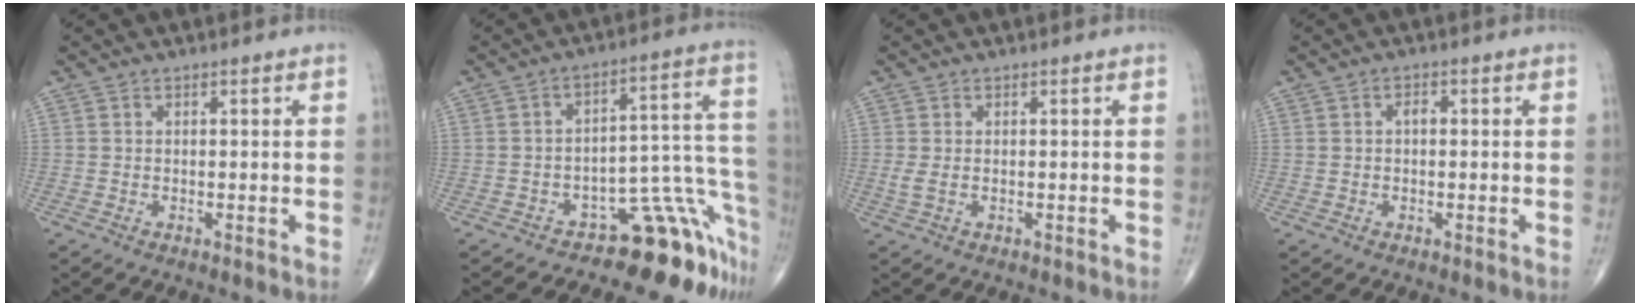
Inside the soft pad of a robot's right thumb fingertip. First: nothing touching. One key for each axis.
{"total": 11.6, "fx": -9.5, "fy": 3.9, "fz": 5.4, "tx": 0.013, "ty": 0.147, "tz": -0.137}
{"total": 1.5, "fx": -0.1, "fy": 0.8, "fz": 1.3, "tx": -0.038, "ty": -0.002, "tz": 0.000}
{"total": 1.5, "fx": 0.1, "fy": 1.0, "fz": 1.1, "tx": -0.015, "ty": 0.003, "tz": -0.002}